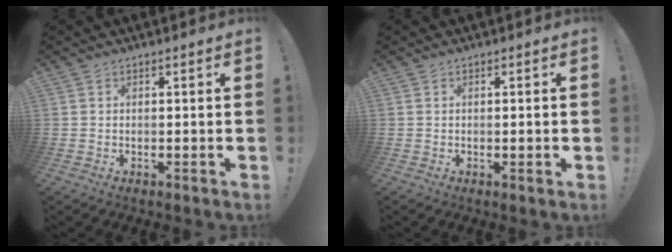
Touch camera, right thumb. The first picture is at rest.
{"total": 1.5, "force": [-0.2, 0.1, 1.5], "torque": [-0.020, -0.002, -0.005]}